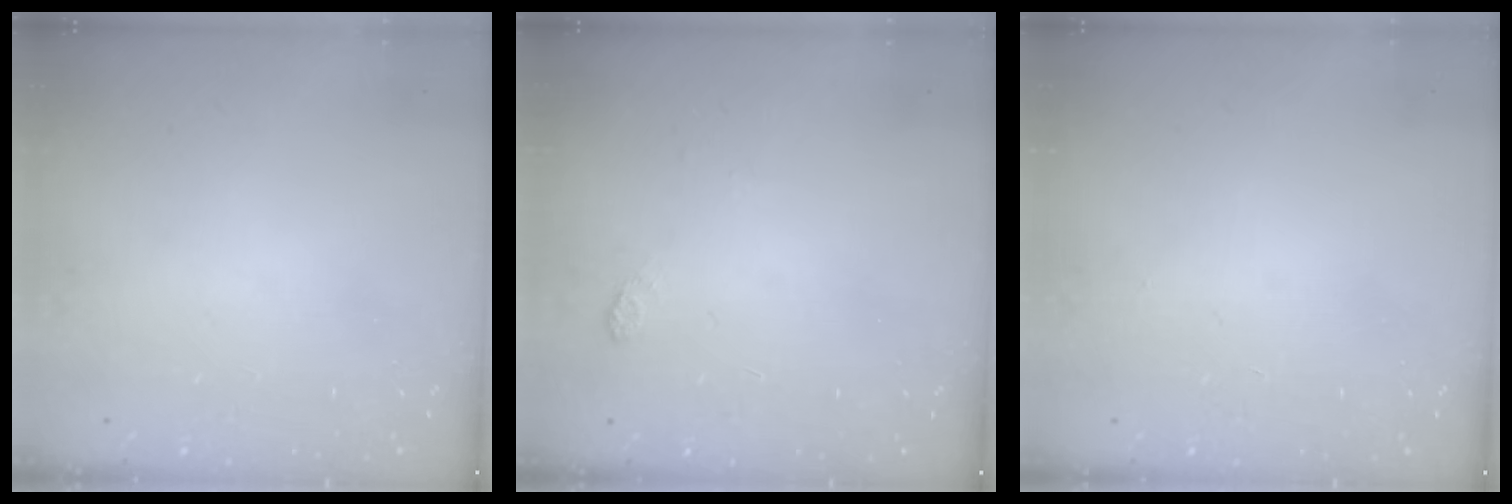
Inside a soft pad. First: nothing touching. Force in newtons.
{"total": 3.3, "press": 3.2, "slide": 0.5}
{"total": 3.3, "press": 2.4, "slide": 2.2}